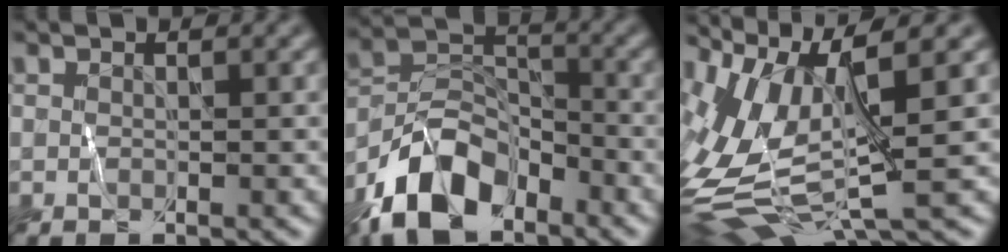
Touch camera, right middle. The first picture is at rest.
{"total": 8.4, "force": [-5.4, 4.6, 4.6], "torque": [-0.083, 0.003, -0.113]}
{"total": 10.1, "force": [0.8, 3.8, 9.3], "torque": [-0.207, -0.006, 0.021]}